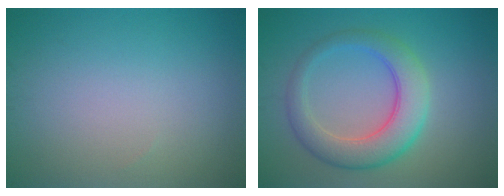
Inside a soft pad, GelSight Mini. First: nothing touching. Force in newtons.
{"total": 5.6, "press": 5.6, "slide": 0.3}